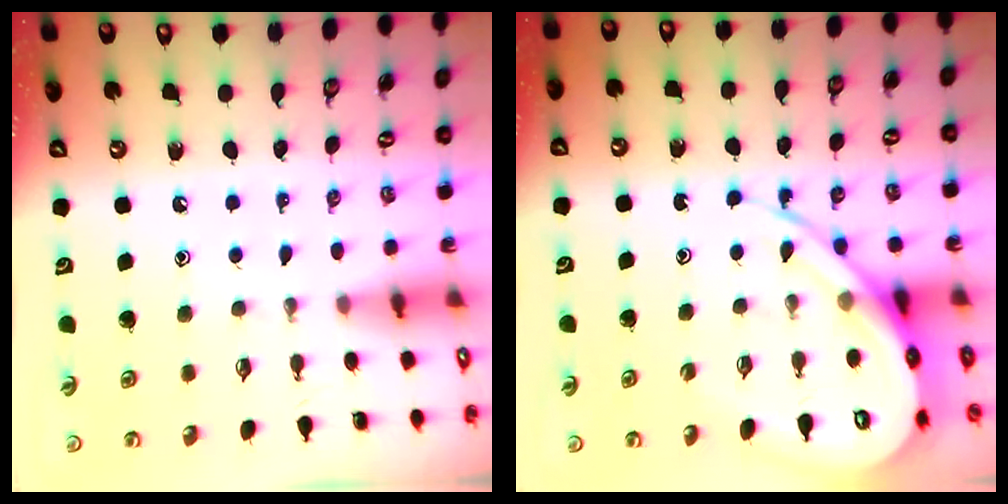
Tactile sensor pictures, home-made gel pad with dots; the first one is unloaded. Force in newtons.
{"total": 13.2, "press": 13.1, "slide": 1.3}